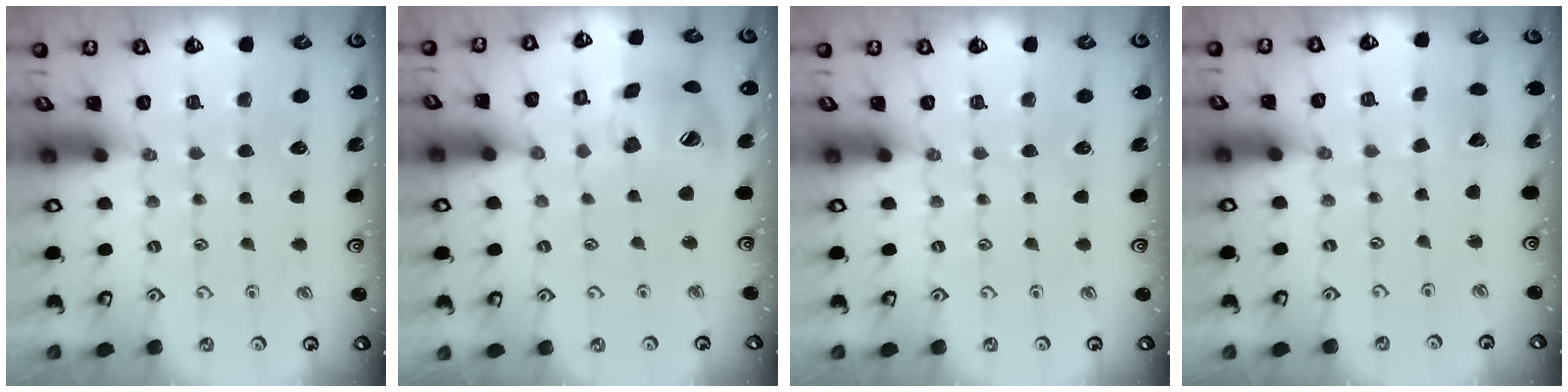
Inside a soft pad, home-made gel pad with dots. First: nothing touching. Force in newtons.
{"total": 18.9, "press": 18.6, "slide": 2.9}
{"total": 0.0}
{"total": 3.8, "press": 3.8, "slide": 0.4}